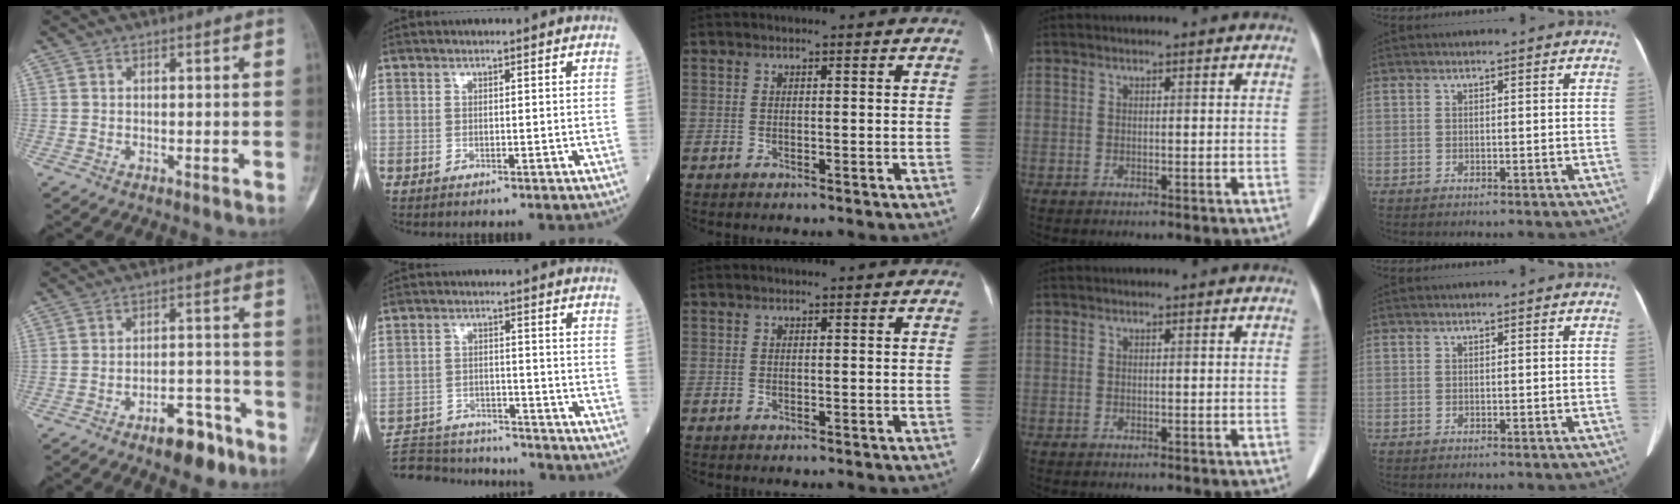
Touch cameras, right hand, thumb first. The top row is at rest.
{"thumb": {"total": 9.2, "force": [-6.2, 3.9, 5.6], "torque": [-0.058, 0.052, -0.094]}, "index": {"total": 17.0, "force": [-15.8, 3.7, 4.8], "torque": [-0.111, 0.000, -0.232]}}